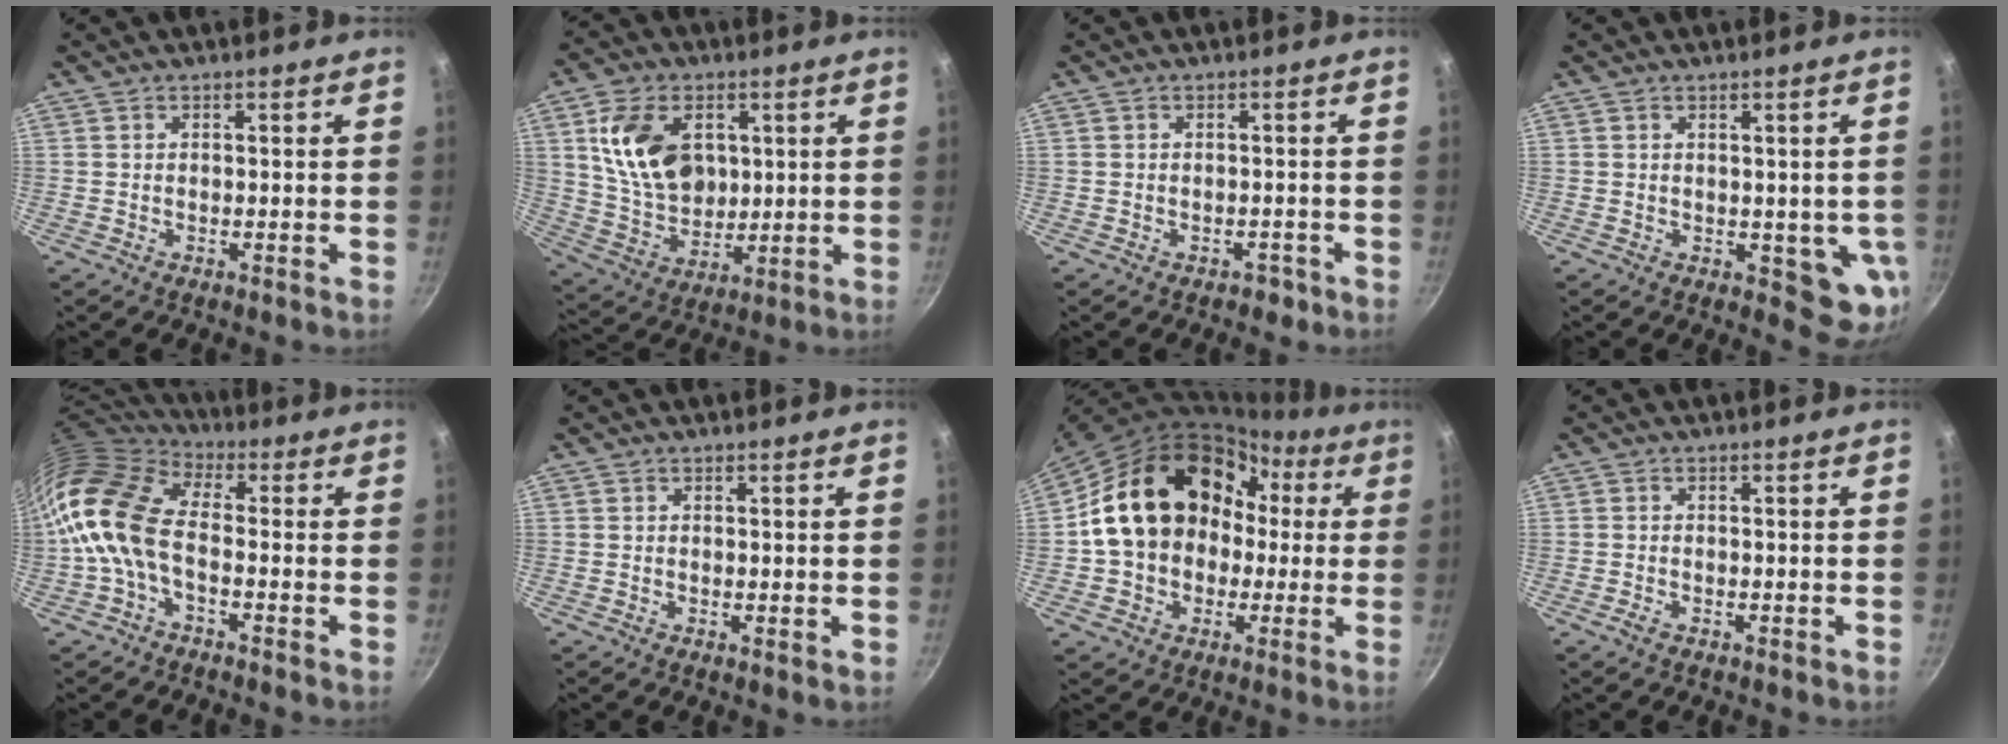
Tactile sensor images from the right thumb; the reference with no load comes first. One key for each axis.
{"total": 15.5, "fx": 3.9, "fy": 10.9, "fz": 10.2, "tx": -0.159, "ty": -0.017, "tz": 0.082}
{"total": 1.8, "fx": -1.1, "fy": 1.2, "fz": 0.7, "tx": 0.004, "ty": 0.021, "tz": -0.001}
{"total": 7.0, "fx": -0.1, "fy": 4.0, "fz": 5.8, "tx": -0.050, "ty": -0.010, "tz": 0.006}
{"total": 12.2, "fx": -2.4, "fy": 7.1, "fz": 9.7, "tx": -0.177, "ty": 0.031, "tz": -0.065}
{"total": 0.5, "fx": 0.3, "fy": 0.2, "fz": 0.4, "tx": -0.005, "ty": -0.006, "tz": 0.003}
{"total": 20.4, "fx": 1.6, "fy": 16.4, "fz": 12.1, "tx": -0.179, "ty": 0.059, "tz": 0.030}
{"total": 1.0, "fx": -0.6, "fy": 0.4, "fz": 0.6, "tx": -0.017, "ty": 0.001, "tz": -0.015}